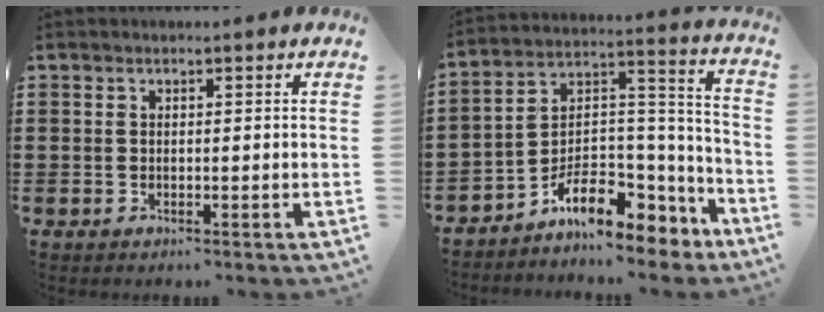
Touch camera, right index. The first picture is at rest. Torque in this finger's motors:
{"motor_torque": [1.20, 0.94, 1.01, 0.14]}